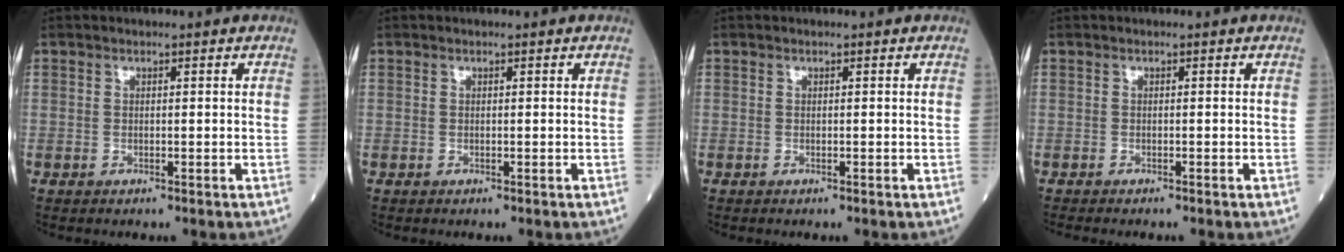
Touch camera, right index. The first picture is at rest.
{"total": 0.0}
{"total": 0.0}
{"total": 3.4, "force": [-3.0, 0.4, 1.6], "torque": [-0.021, -0.007, -0.037]}